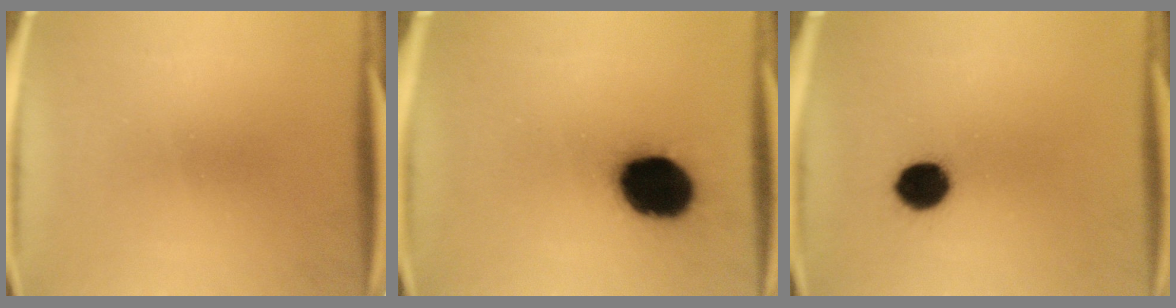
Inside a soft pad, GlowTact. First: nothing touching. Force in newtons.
{"total": 18.7}
{"total": 8.1}